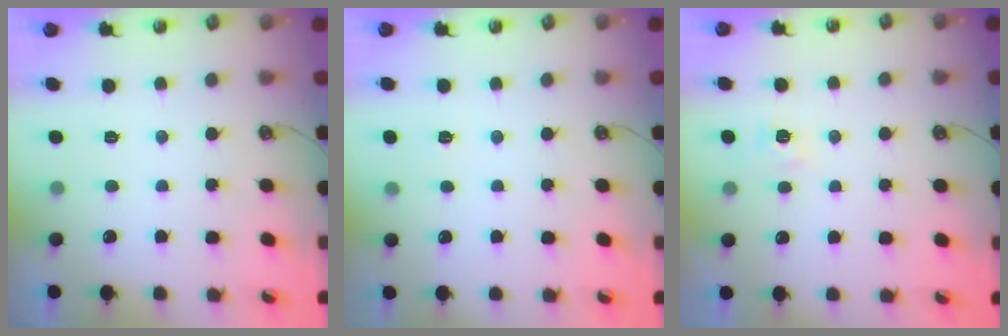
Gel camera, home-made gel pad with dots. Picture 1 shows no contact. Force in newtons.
{"total": 2.7, "press": 2.7, "slide": 0.4}
{"total": 3.6, "press": 3.5, "slide": 0.3}